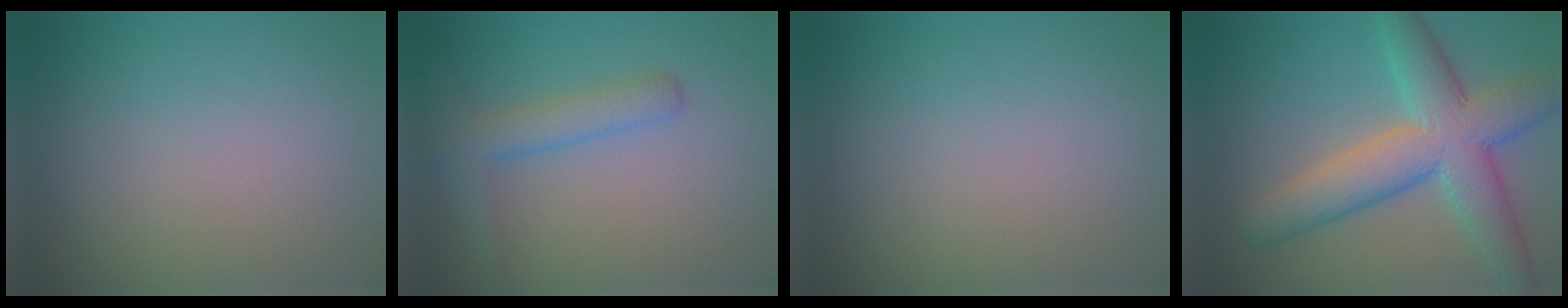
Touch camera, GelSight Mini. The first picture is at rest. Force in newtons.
{"total": 3.3, "press": 3.3, "slide": 0.1}
{"total": 0.0}
{"total": 8.6, "press": 8.6, "slide": 0.3}